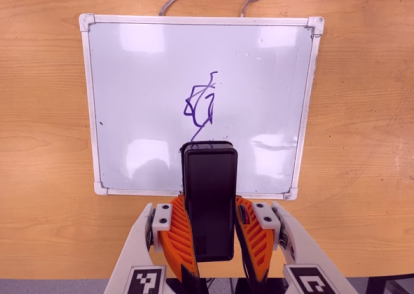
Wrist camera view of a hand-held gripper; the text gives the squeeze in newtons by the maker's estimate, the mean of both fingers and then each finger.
{"total": 11.1, "left": 9.7, "right": 12.5}